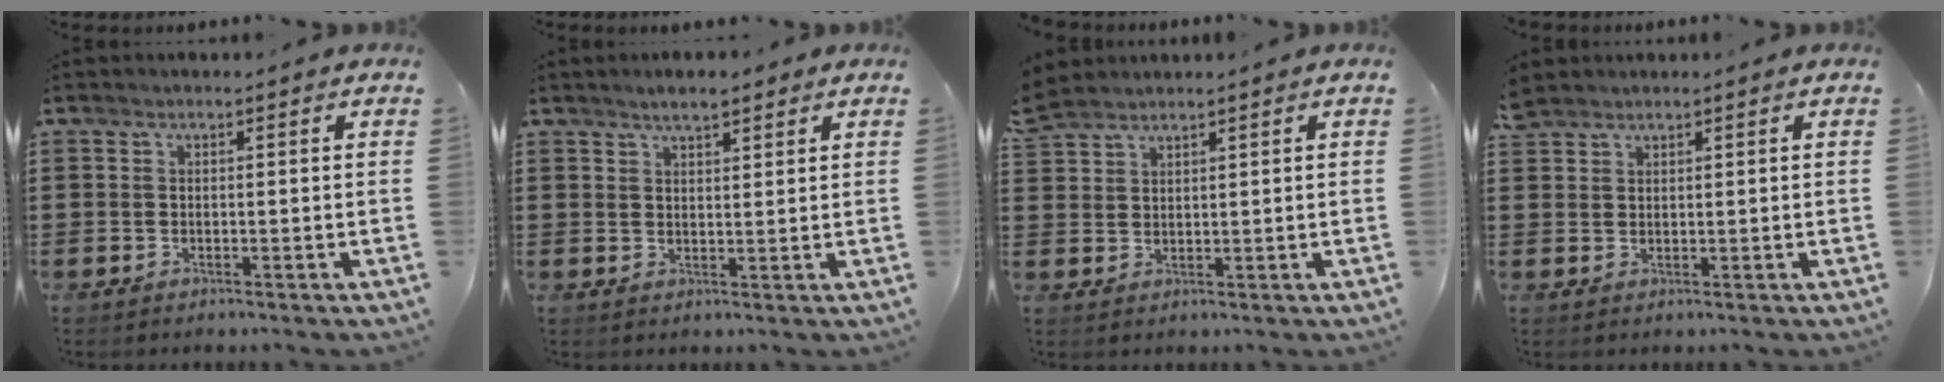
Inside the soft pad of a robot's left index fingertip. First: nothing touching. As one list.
[{"total": 2.9, "force": [2.4, 0.9, 1.4], "torque": [-0.032, 0.006, 0.042]}, {"total": 2.9, "force": [2.6, 0.9, 0.6], "torque": [-0.020, 0.000, 0.051]}, {"total": 2.3, "force": [2.1, 0.8, 0.3], "torque": [-0.011, 0.002, 0.042]}]